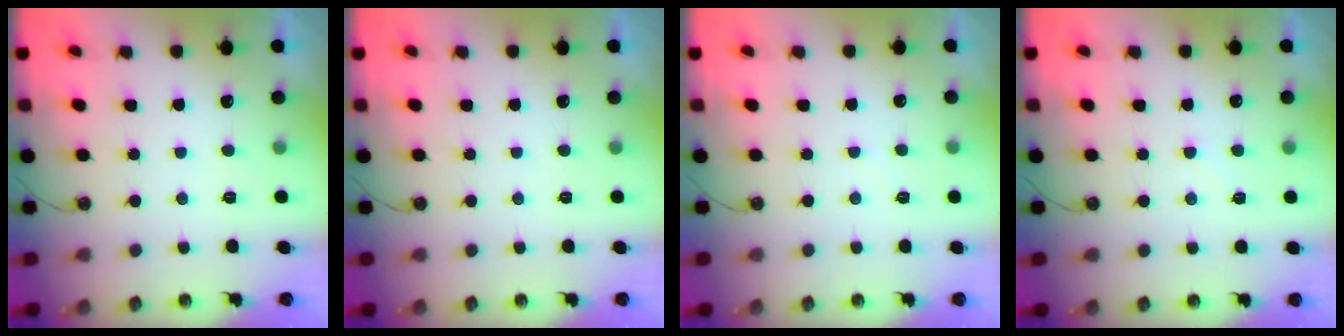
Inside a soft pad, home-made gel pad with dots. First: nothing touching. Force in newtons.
{"total": 0.0}
{"total": 2.4, "press": 2.4, "slide": 0.4}
{"total": 2.7, "press": 2.7, "slide": 0.4}